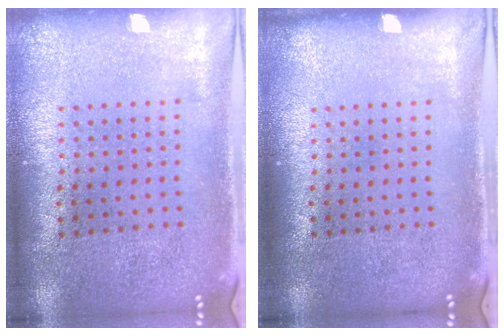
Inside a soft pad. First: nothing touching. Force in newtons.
{"total": 0.0}